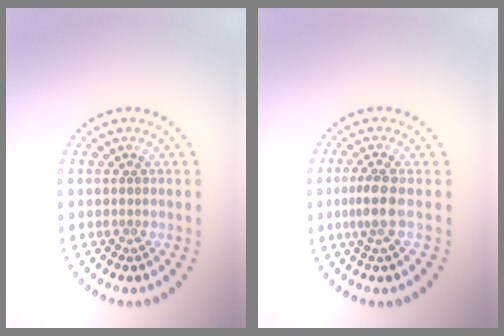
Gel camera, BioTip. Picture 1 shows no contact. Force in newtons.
{"total": 2.2, "press": 1.8, "slide": 1.3}